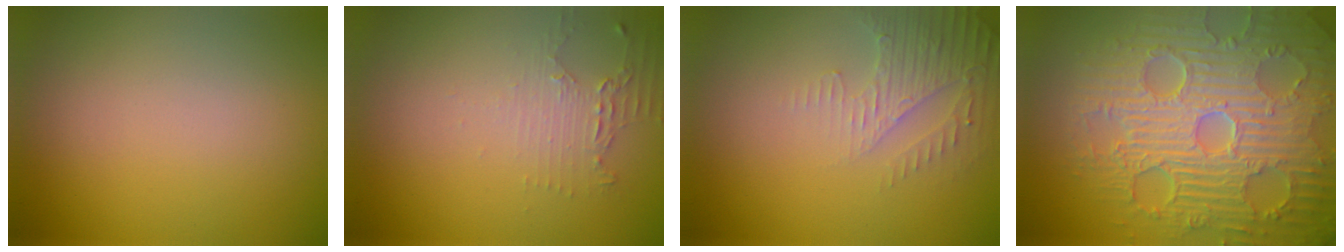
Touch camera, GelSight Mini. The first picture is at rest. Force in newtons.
{"total": 1.9, "press": 1.3, "slide": 1.4}
{"total": 3.0, "press": 2.9, "slide": 0.8}
{"total": 10.8, "press": 7.1, "slide": 8.1}